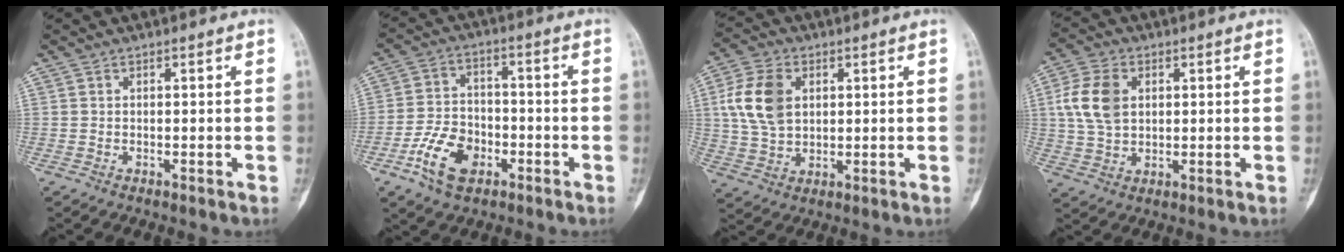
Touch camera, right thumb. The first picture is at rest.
{"total": 10.3, "force": [-4.7, 6.7, 6.2], "torque": [-0.101, 0.024, -0.089]}
{"total": 10.9, "force": [2.5, 7.4, 7.5], "torque": [-0.141, 0.001, 0.052]}
{"total": 9.5, "force": [2.1, 6.6, 6.6], "torque": [-0.128, 0.003, 0.043]}